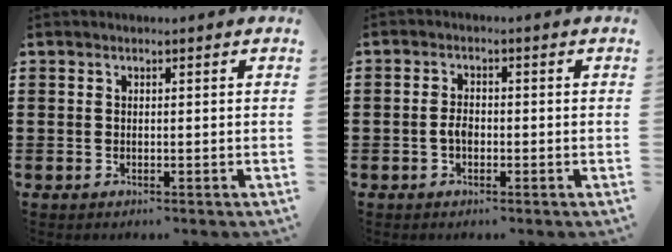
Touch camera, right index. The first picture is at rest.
{"total": 1.5, "force": [-0.5, 0.7, 1.2], "torque": [-0.033, -0.005, -0.010]}